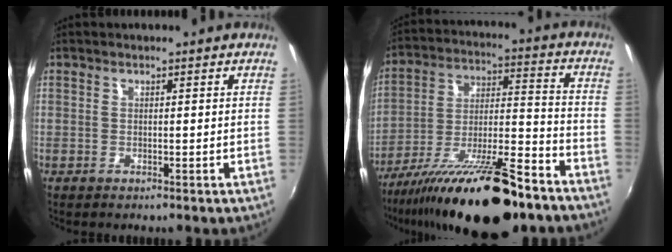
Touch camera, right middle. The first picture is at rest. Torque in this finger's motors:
{"motor_torque": [1.17, -0.97, 0.47, 0.21]}